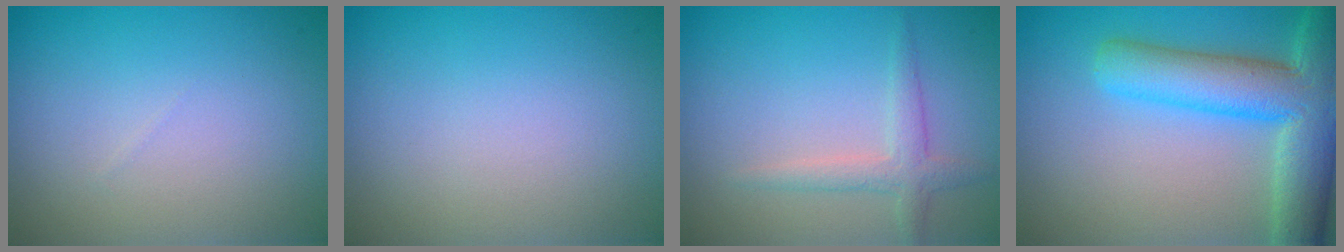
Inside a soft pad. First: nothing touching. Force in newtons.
{"total": 0.0}
{"total": 2.1, "press": 2.1, "slide": 0.1}
{"total": 9.2, "press": 9.2, "slide": 0.5}